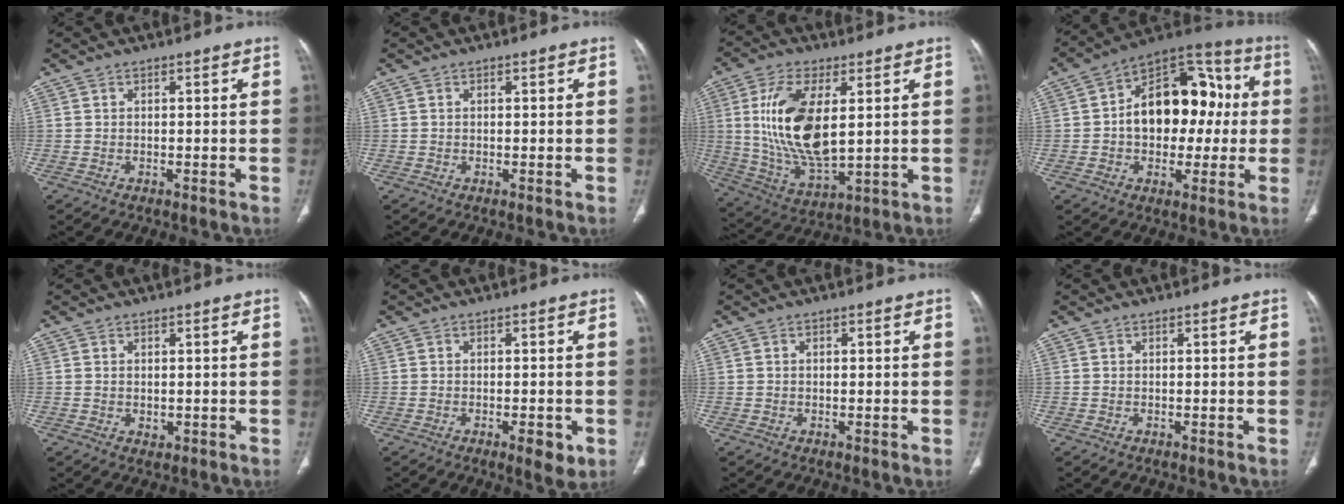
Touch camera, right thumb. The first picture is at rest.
{"total": 0.0}
{"total": 17.2, "force": [3.1, 8.0, 15.0], "torque": [-0.292, -0.021, 0.069]}
{"total": 19.7, "force": [0.9, 12.9, 14.9], "torque": [-0.169, 0.043, 0.008]}
{"total": 1.2, "force": [0.1, 0.9, 0.8], "torque": [-0.012, -0.003, 0.005]}
{"total": 4.4, "force": [-1.7, 1.6, 3.8], "torque": [-0.046, -0.004, -0.018]}
{"total": 0.6, "force": [0.1, 0.4, 0.5], "torque": [-0.011, 0.005, 0.002]}
{"total": 0.0}